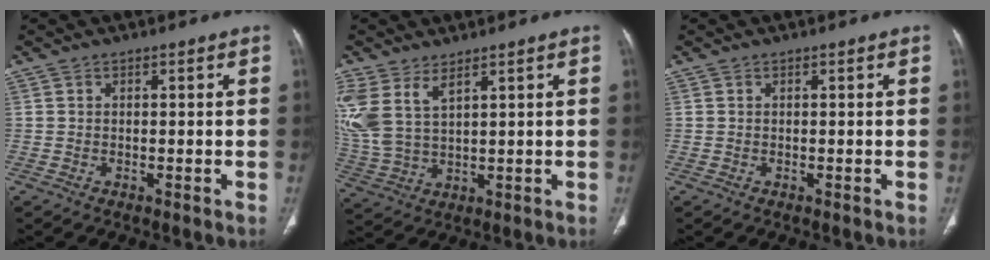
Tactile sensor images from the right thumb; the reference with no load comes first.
{"total": 9.8, "force": [5.1, 4.7, 7.0], "torque": [-0.167, -0.011, 0.118]}
{"total": 0.0}